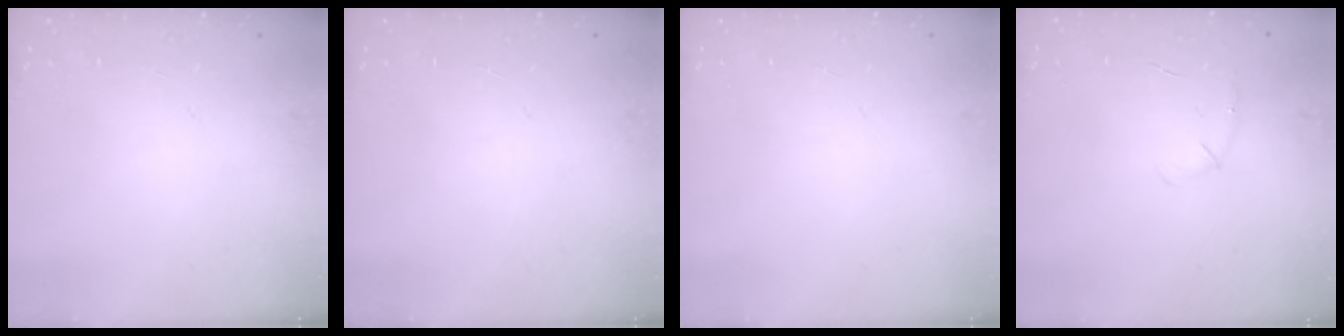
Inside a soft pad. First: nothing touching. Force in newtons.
{"total": 0.0}
{"total": 0.0}
{"total": 4.1, "press": 4.0, "slide": 1.0}